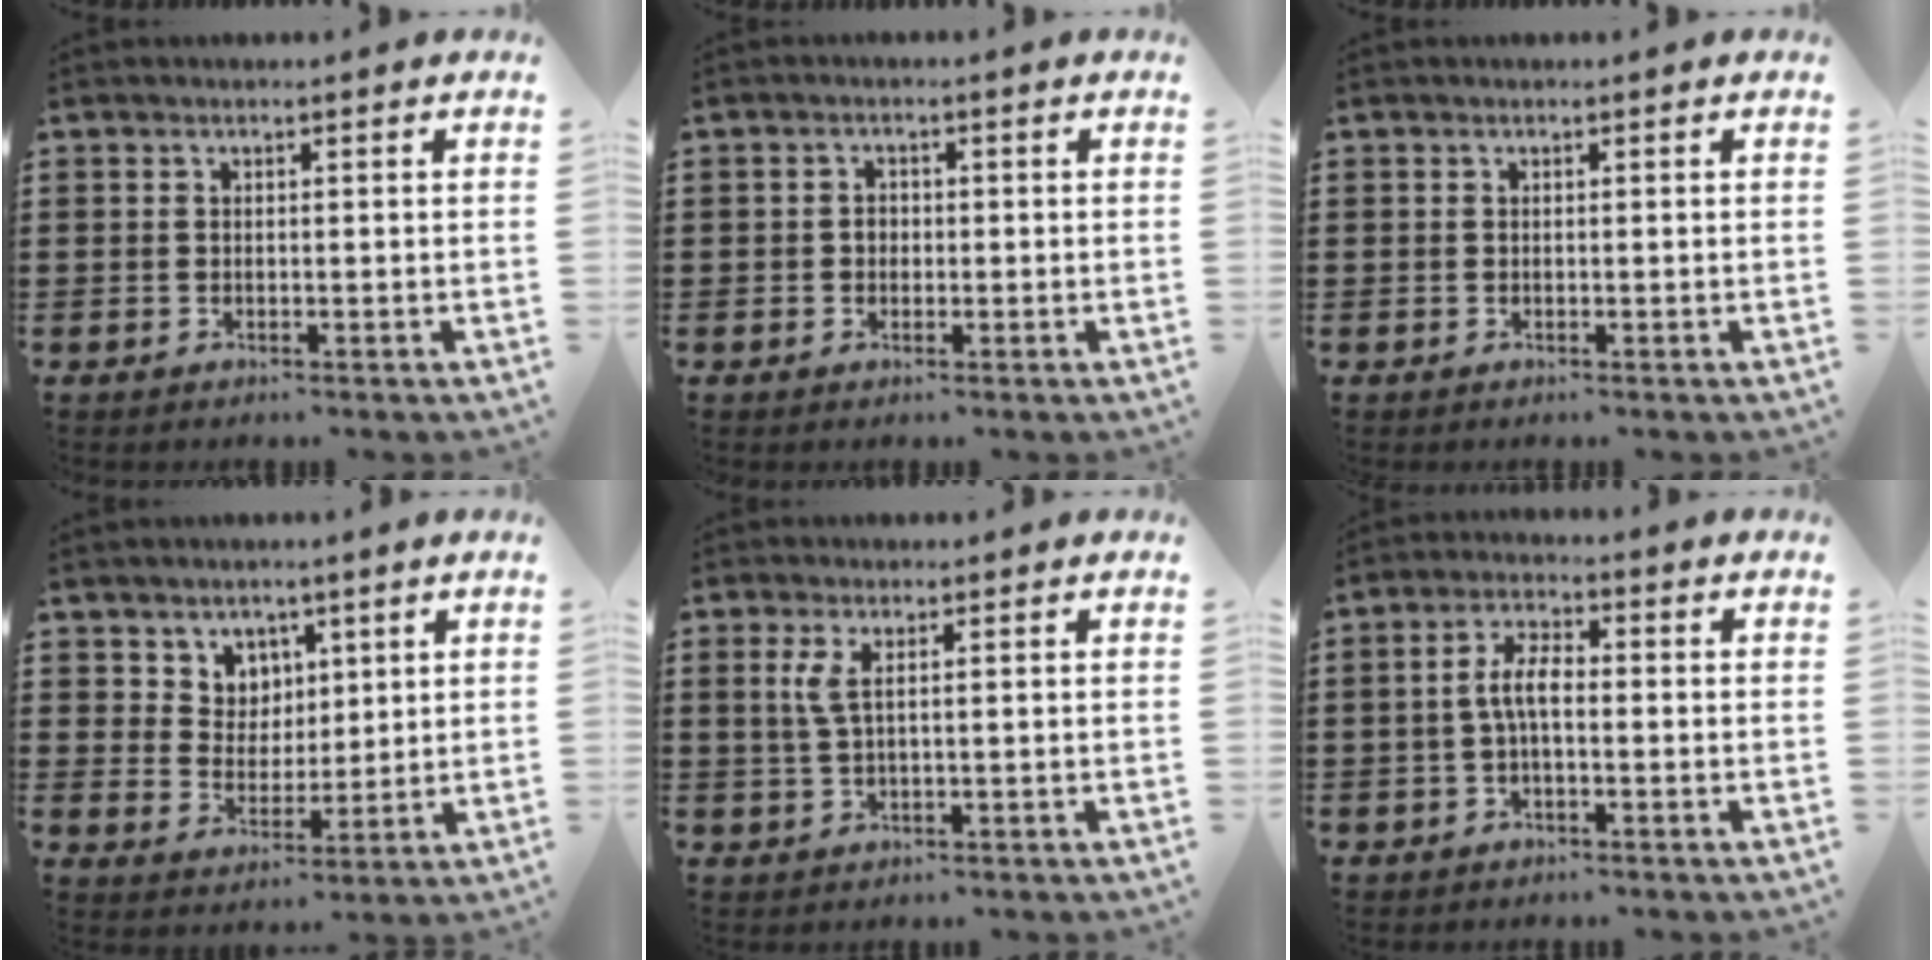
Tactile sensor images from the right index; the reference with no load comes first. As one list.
[{"total": 1.4, "force": [-0.2, 1.2, 0.8], "torque": [-0.017, 0.005, -0.005]}, {"total": 0.0}, {"total": 5.3, "force": [3.5, 4.0, -0.2], "torque": [-0.024, 0.003, 0.065]}, {"total": 2.6, "force": [0.8, 0.6, 2.4], "torque": [-0.057, 0.001, 0.010]}, {"total": 4.9, "force": [-0.4, 1.9, 4.5], "torque": [-0.096, 0.005, -0.014]}]